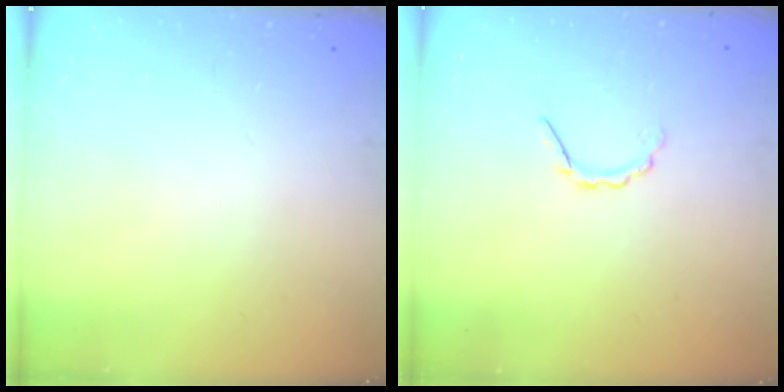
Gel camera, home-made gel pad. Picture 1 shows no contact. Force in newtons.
{"total": 2.9, "press": 2.7, "slide": 0.8}